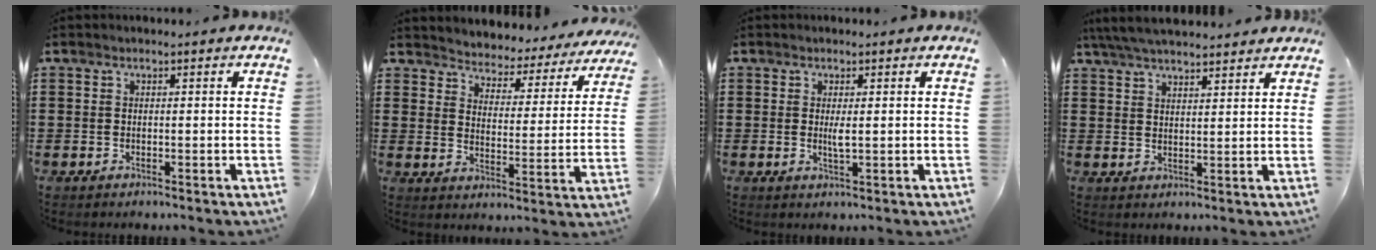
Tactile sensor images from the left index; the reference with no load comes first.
{"total": 3.2, "force": [3.2, 0.2, -0.6], "torque": [-0.014, -0.035, 0.045]}
{"total": 2.1, "force": [0.3, 0.2, 2.1], "torque": [-0.039, -0.004, 0.004]}
{"total": 5.0, "force": [4.6, 0.5, 1.8], "torque": [-0.049, -0.011, 0.085]}